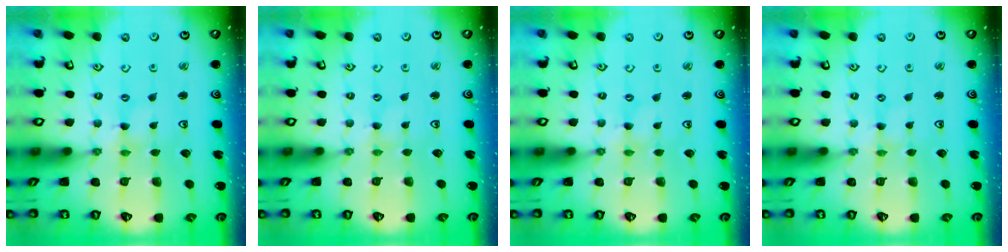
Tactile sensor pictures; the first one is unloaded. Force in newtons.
{"total": 1.1, "press": 1.1, "slide": 0.2}
{"total": 0.0}
{"total": 0.0}